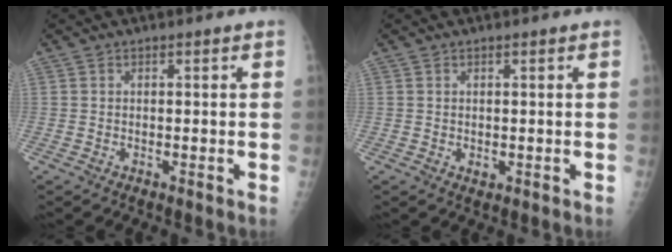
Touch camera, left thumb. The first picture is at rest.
{"total": 1.2, "force": [0.2, 0.8, 0.9], "torque": [-0.012, -0.003, 0.007]}